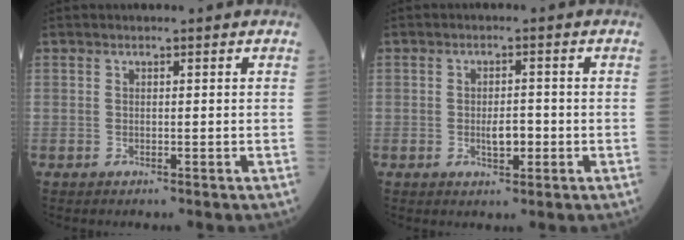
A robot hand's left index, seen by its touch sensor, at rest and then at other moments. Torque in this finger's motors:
{"motor_torque": [0.52, -0.27, 0.07, 0.05]}